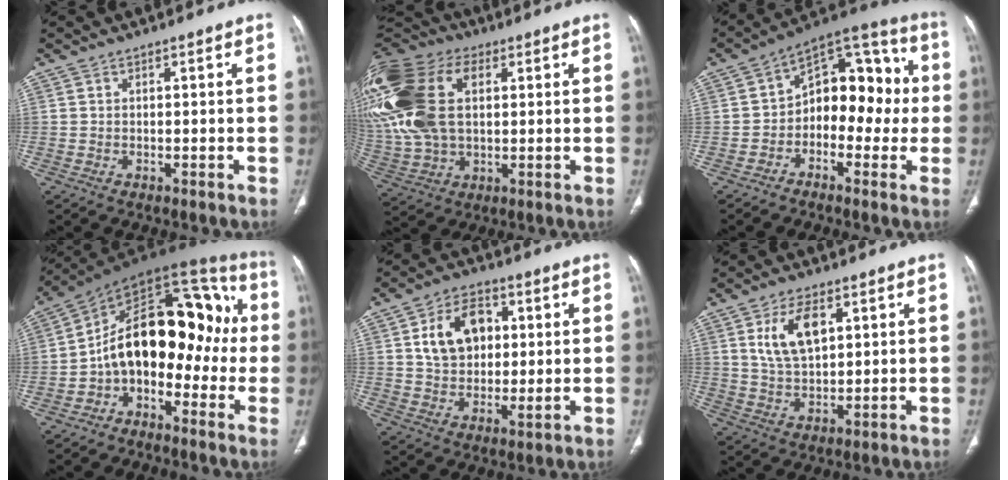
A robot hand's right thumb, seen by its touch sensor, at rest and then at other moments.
{"total": 30.4, "force": [7.7, 19.5, 22.1], "torque": [-0.556, 0.044, 0.155]}
{"total": 14.8, "force": [-0.8, 9.5, 11.3], "torque": [-0.104, 0.053, -0.031]}
{"total": 20.0, "force": [-2.3, 12.1, 15.7], "torque": [-0.188, 0.083, -0.048]}
{"total": 12.3, "force": [3.4, 8.4, 8.4], "torque": [-0.110, -0.005, 0.059]}
{"total": 9.3, "force": [3.4, 4.8, 7.2], "torque": [-0.127, -0.011, 0.071]}